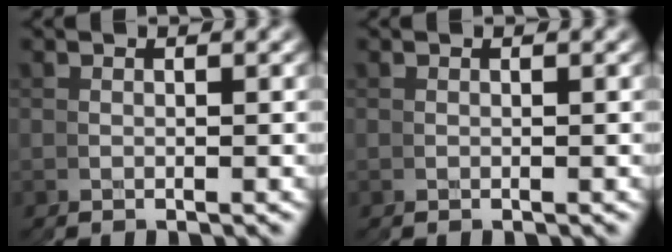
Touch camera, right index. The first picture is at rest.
{"total": 0.0}